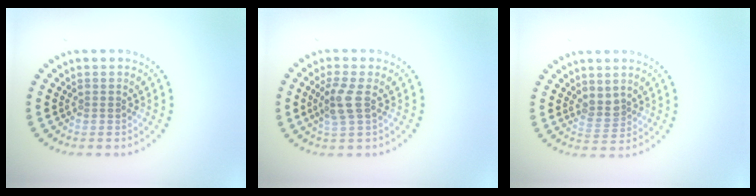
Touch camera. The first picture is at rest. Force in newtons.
{"total": 2.7, "press": 2.4, "slide": 1.1}
{"total": 1.9, "press": 1.5, "slide": 1.2}